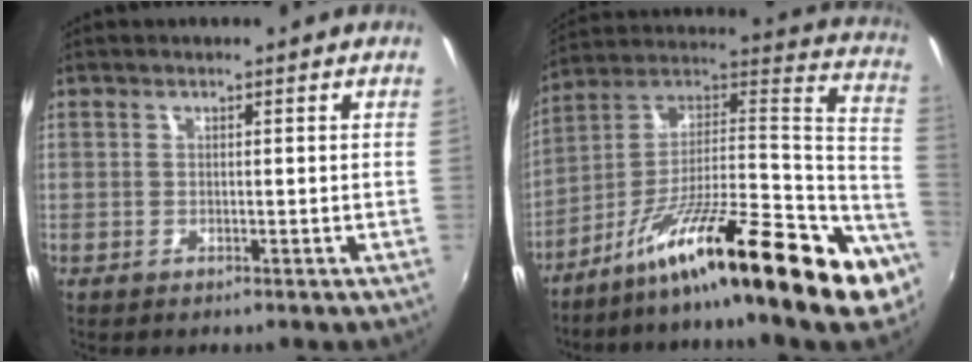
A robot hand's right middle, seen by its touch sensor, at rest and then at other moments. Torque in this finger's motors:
{"motor_torque": [2.14, 0.00, 0.85, 0.21]}